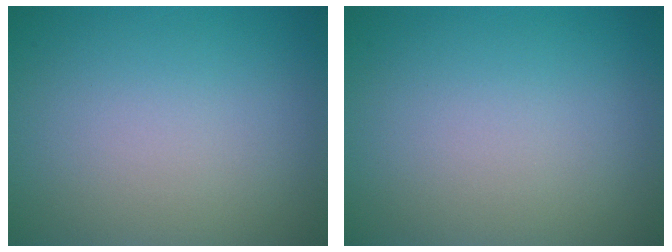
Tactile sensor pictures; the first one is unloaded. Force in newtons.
{"total": 0.0}